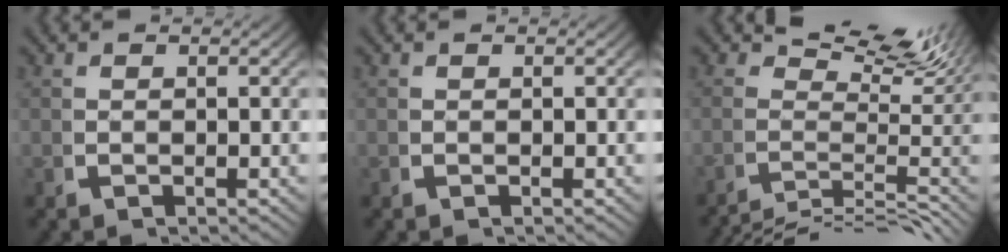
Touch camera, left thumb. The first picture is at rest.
{"total": 0.0}
{"total": 7.7, "force": [-0.5, 4.1, 6.5], "torque": [-0.064, -0.019, -0.009]}